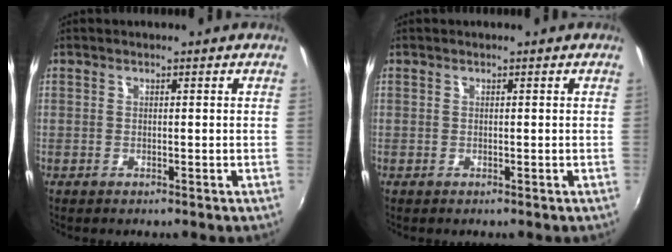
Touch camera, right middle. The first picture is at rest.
{"total": 0.0}